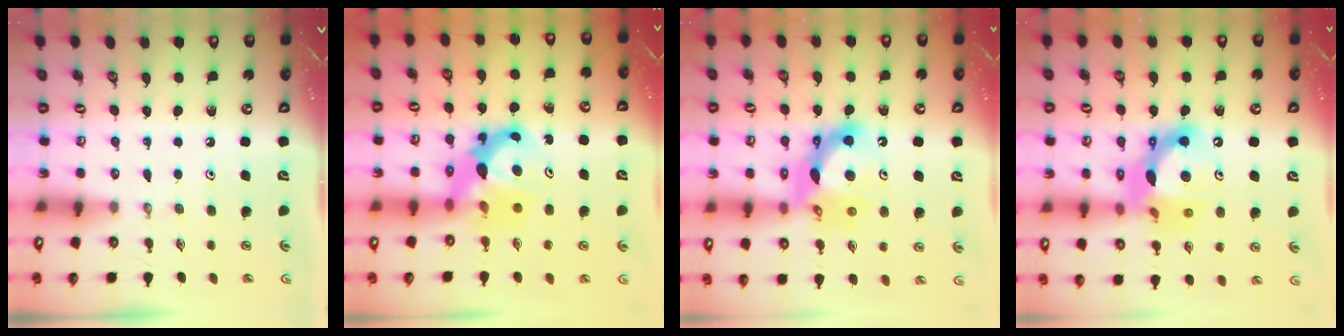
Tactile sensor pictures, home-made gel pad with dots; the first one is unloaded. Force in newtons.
{"total": 8.6, "press": 8.5, "slide": 0.5}
{"total": 12.4, "press": 12.1, "slide": 2.7}
{"total": 14.1, "press": 14.0, "slide": 1.9}